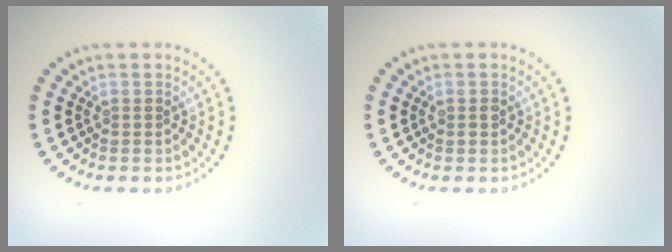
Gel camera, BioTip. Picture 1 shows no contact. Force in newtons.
{"total": 0.8, "press": 0.8, "slide": 0.2}